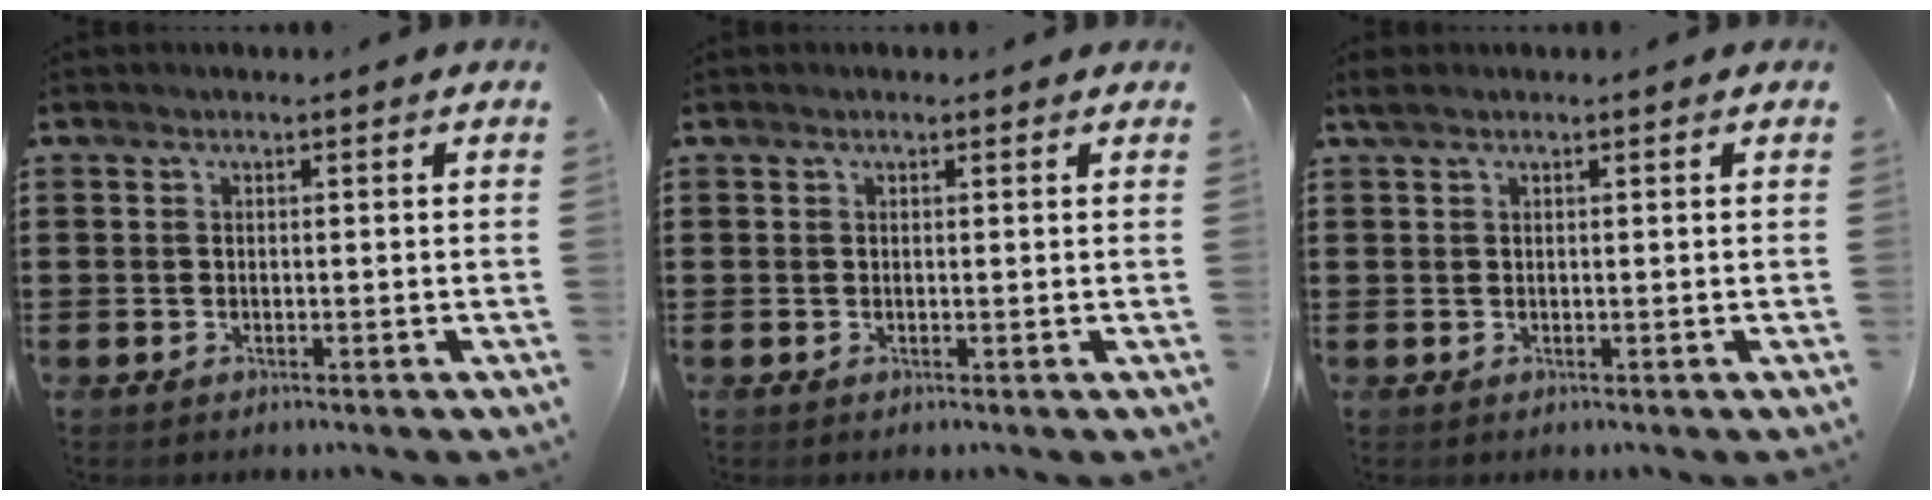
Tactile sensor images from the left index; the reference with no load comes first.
{"total": 0.5, "force": [0.4, 0.3, 0.3], "torque": [-0.006, 0.003, 0.007]}
{"total": 0.9, "force": [0.6, 0.3, 0.7], "torque": [-0.015, 0.002, 0.010]}